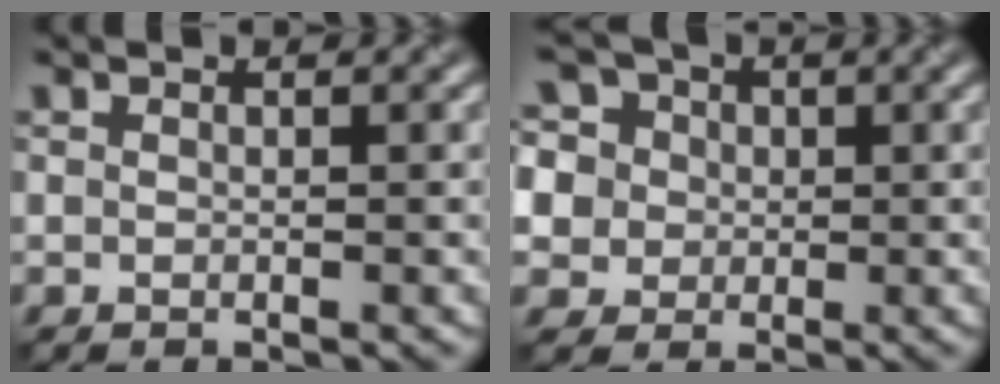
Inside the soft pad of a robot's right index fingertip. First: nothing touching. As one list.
[{"total": 10.0, "force": [3.8, 8.1, 4.4], "torque": [-0.092, 0.039, 0.038]}]